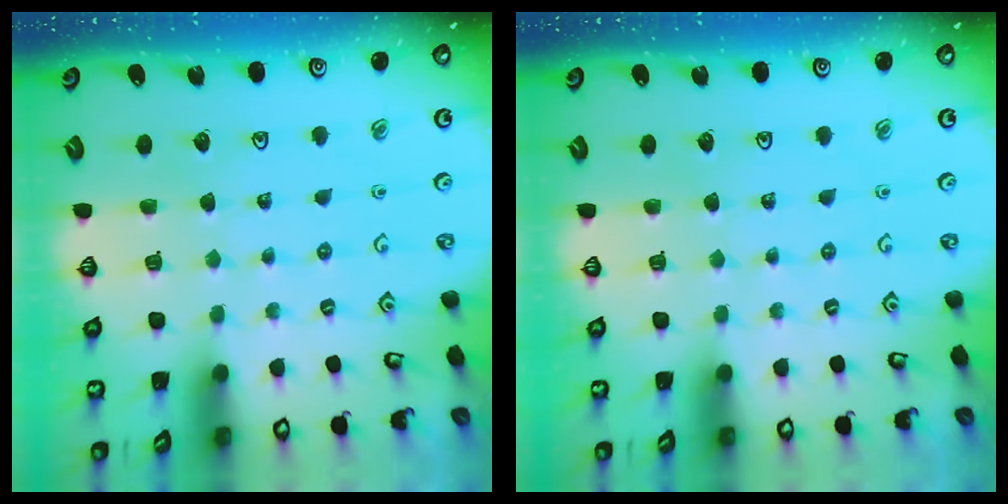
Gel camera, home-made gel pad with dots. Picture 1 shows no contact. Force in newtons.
{"total": 0.0}